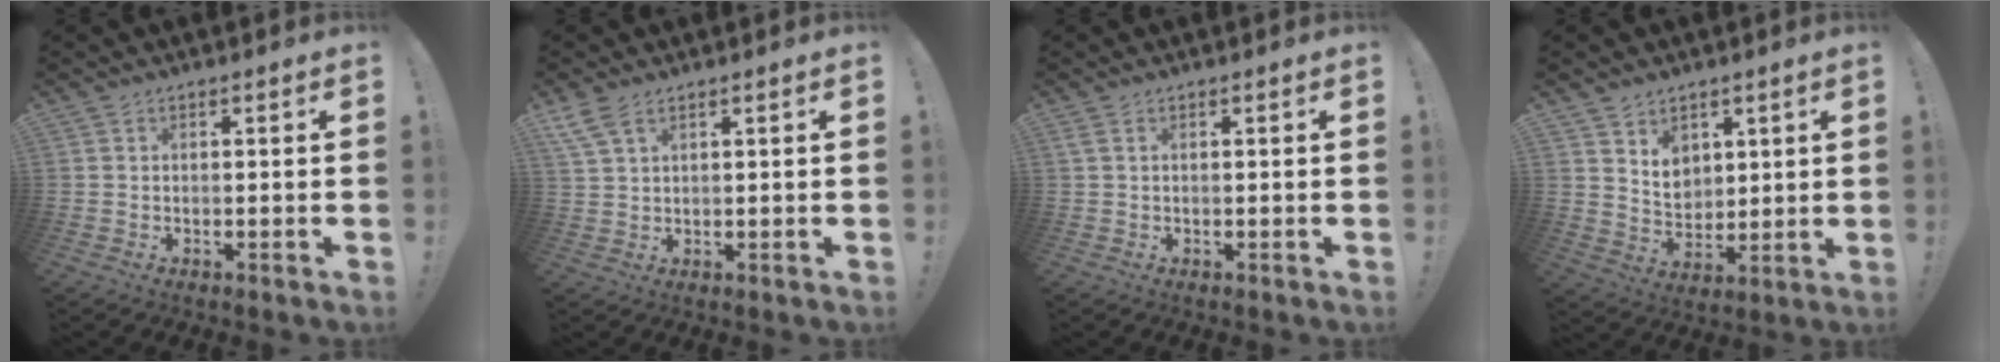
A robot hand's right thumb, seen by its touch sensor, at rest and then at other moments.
{"total": 5.4, "force": [3.5, 2.3, 3.4], "torque": [-0.076, -0.004, 0.069]}
{"total": 1.2, "force": [0.6, 0.4, 1.0], "torque": [-0.026, 0.002, 0.011]}
{"total": 7.6, "force": [4.6, 5.8, 1.8], "torque": [-0.016, -0.042, 0.089]}